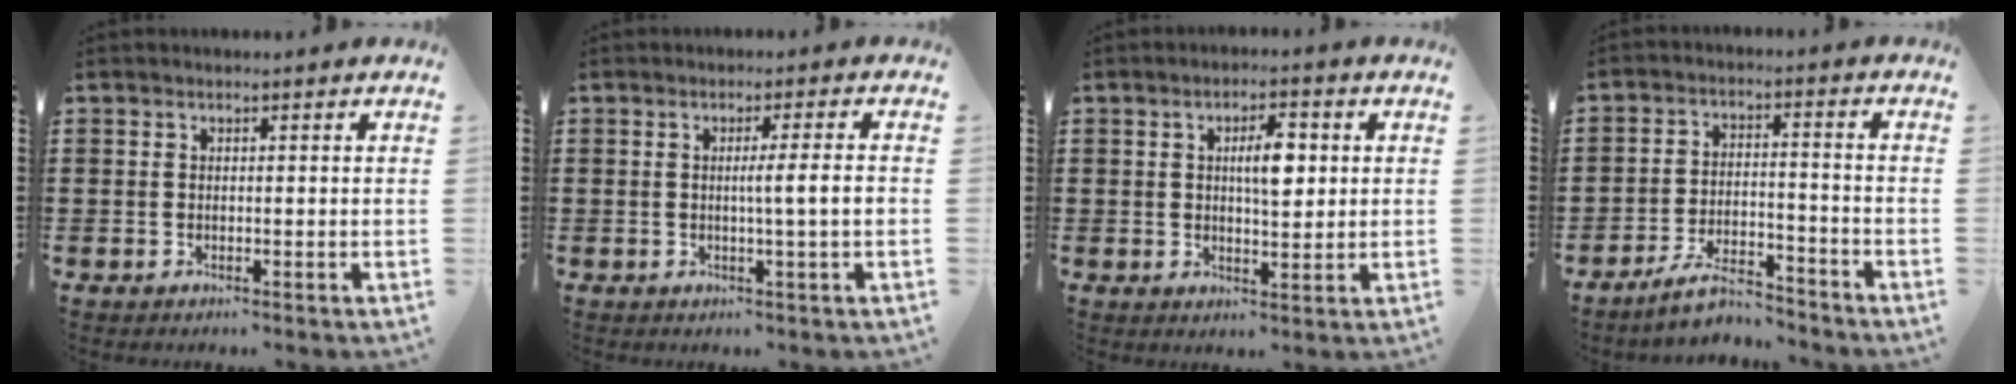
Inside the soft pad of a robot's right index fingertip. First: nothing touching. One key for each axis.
{"total": 4.3, "fx": -0.1, "fy": -0.5, "fz": 4.2, "tx": -0.074, "ty": -0.009, "tz": -0.005}
{"total": 5.4, "fx": 1.1, "fy": 1.9, "fz": 4.9, "tx": -0.083, "ty": 0.003, "tz": 0.012}
{"total": 6.1, "fx": -5.6, "fy": 0.8, "fz": 2.3, "tx": -0.057, "ty": -0.001, "tz": -0.110}